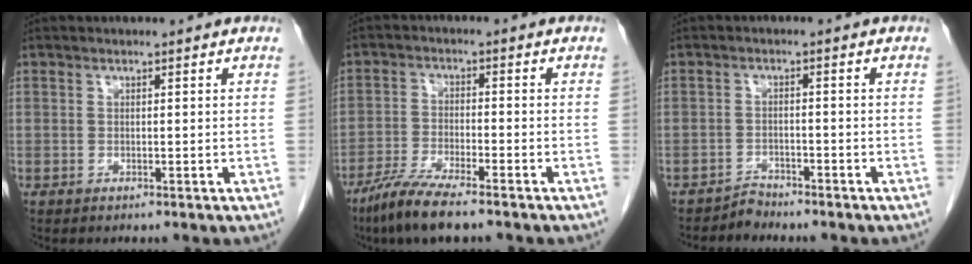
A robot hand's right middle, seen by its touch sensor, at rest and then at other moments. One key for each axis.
{"total": 7.8, "fx": -5.9, "fy": 0.8, "fz": 5.1, "tx": -0.099, "ty": -0.021, "tz": -0.107}
{"total": 1.9, "fx": -1.7, "fy": 0.2, "fz": -0.7, "tx": 0.019, "ty": -0.005, "tz": -0.030}